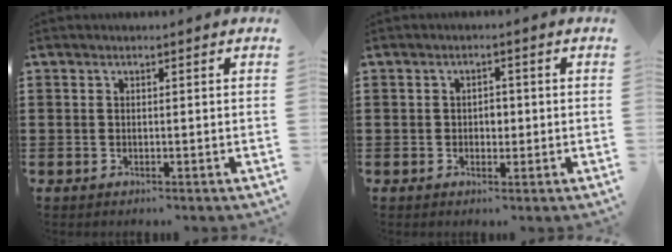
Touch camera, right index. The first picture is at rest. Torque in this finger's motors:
{"motor_torque": [0.31, -0.24, 0.02, 0.03]}